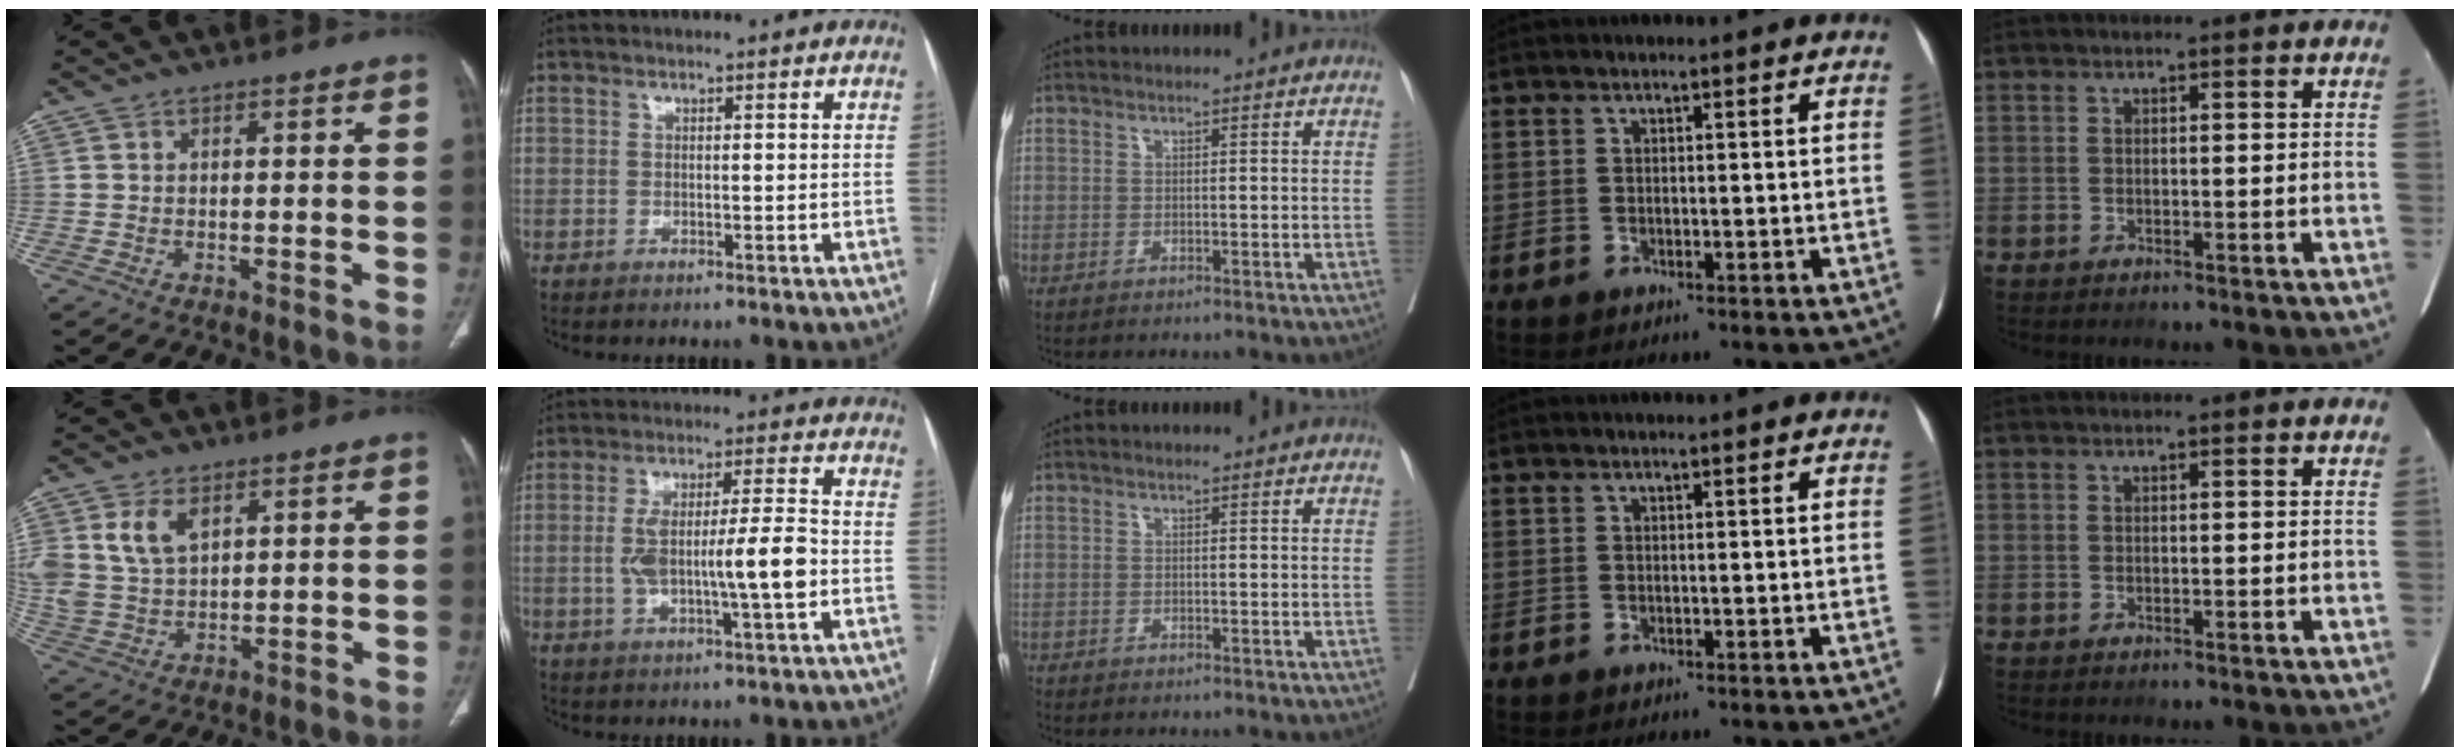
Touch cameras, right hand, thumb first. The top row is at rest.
{"thumb": {"total": 8.7, "force": [3.7, 5.4, 5.6], "torque": [-0.109, -0.008, 0.084]}, "index": {"total": 10.7, "force": [-1.6, 1.4, 10.5], "torque": [-0.188, 0.013, -0.024]}}